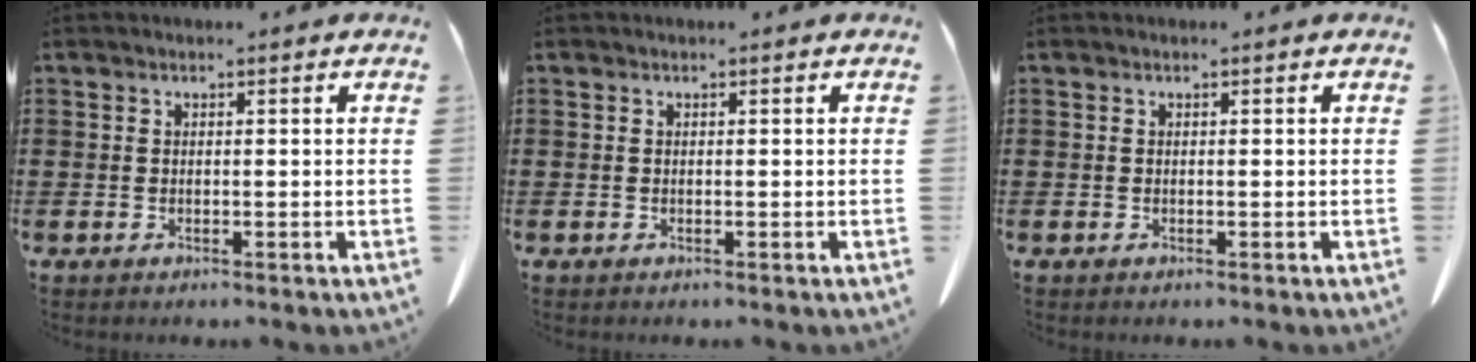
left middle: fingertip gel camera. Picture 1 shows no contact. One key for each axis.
{"total": 0.0}
{"total": 0.0}